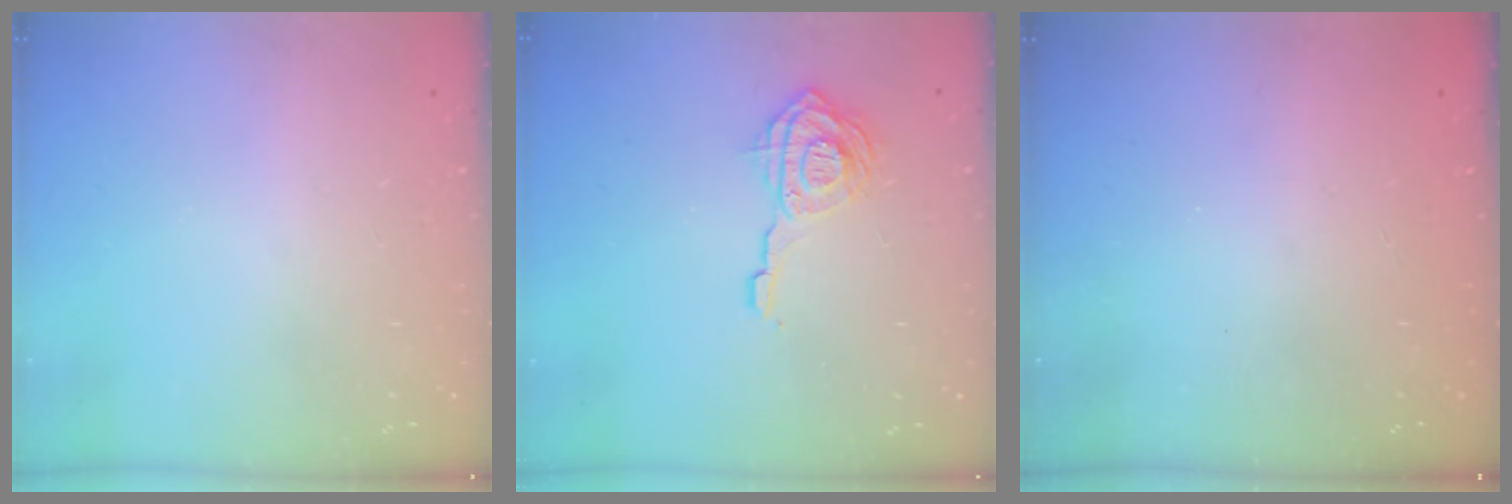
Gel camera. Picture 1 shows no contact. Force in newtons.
{"total": 11.2, "press": 11.1, "slide": 0.9}
{"total": 2.3, "press": 2.2, "slide": 0.8}